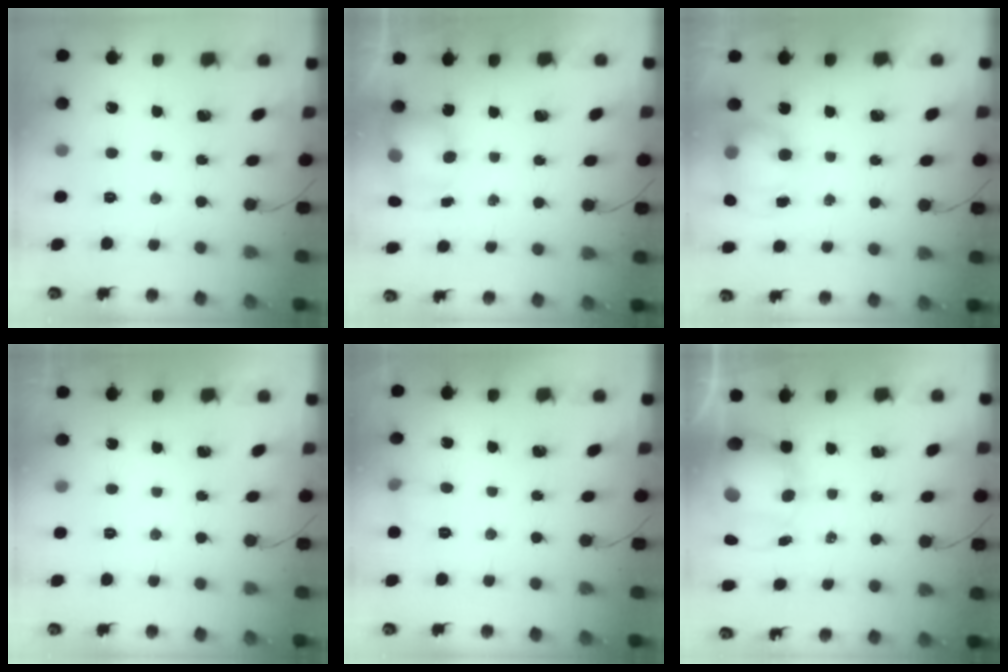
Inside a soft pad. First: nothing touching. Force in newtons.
{"total": 6.9, "press": 6.9, "slide": 0.5}
{"total": 9.6, "press": 8.5, "slide": 4.4}
{"total": 0.0}
{"total": 4.5, "press": 4.3, "slide": 1.3}
{"total": 10.6, "press": 10.2, "slide": 2.9}